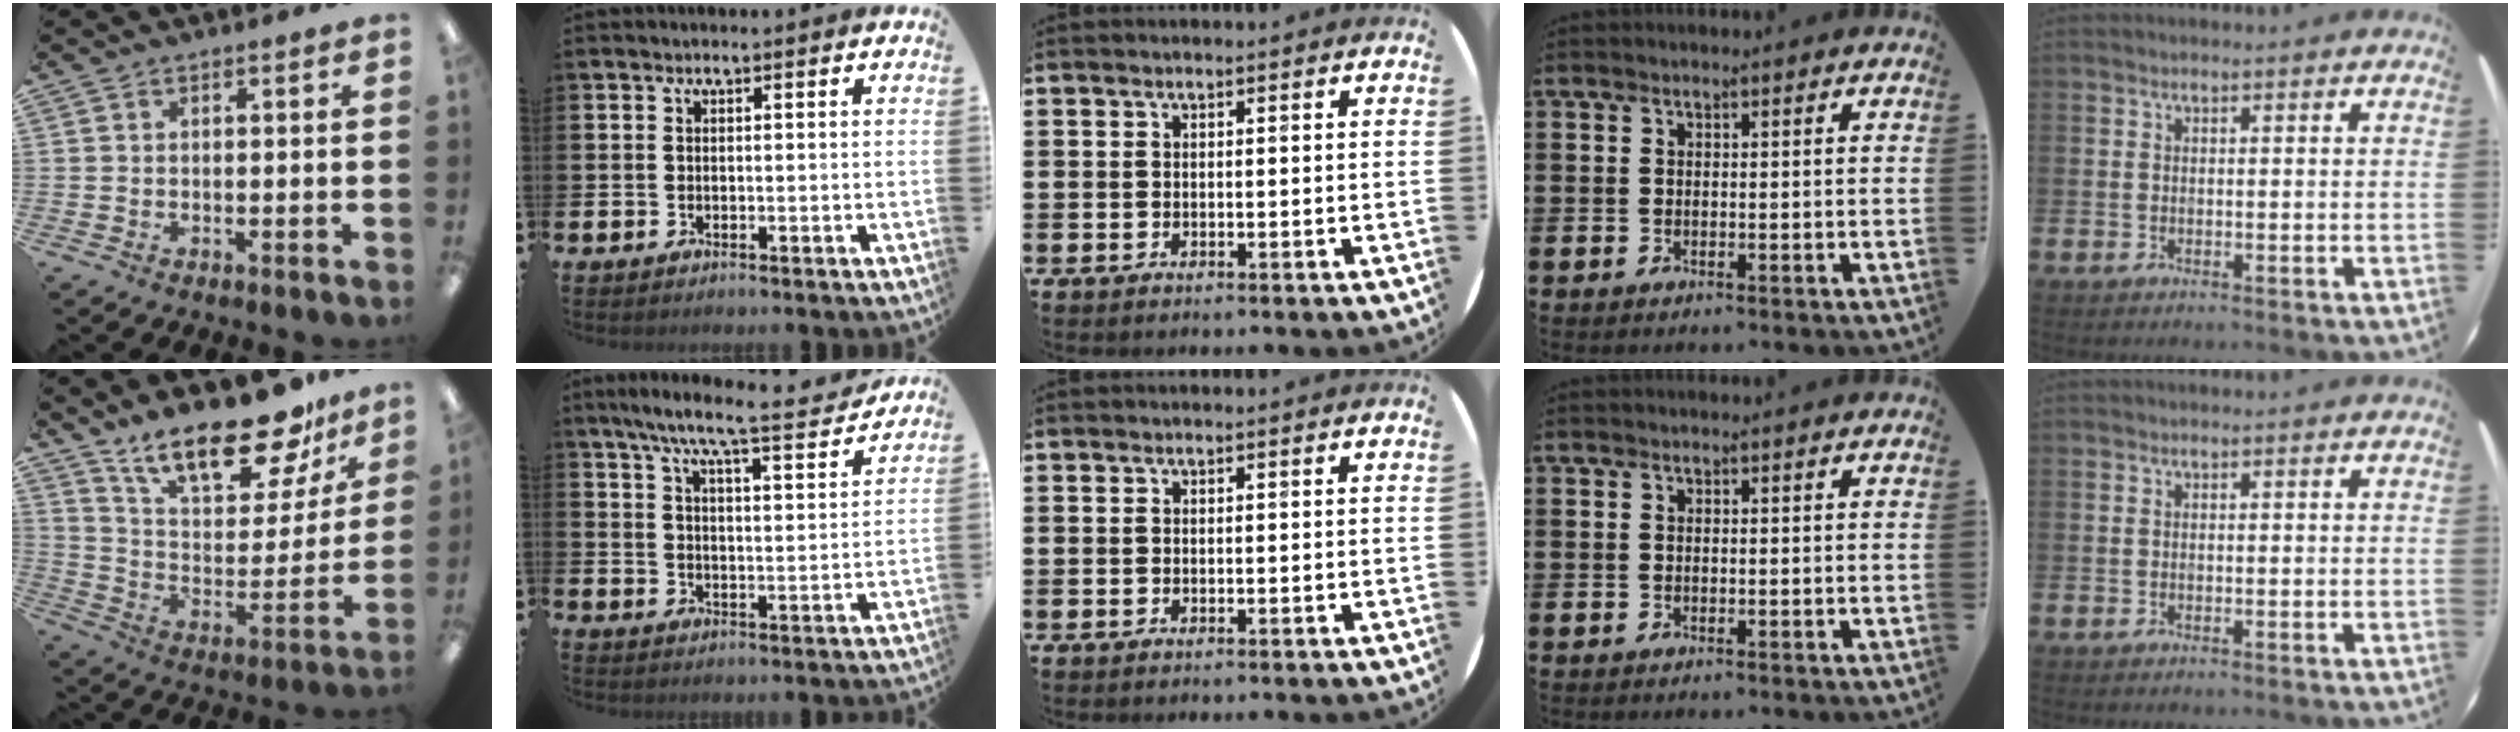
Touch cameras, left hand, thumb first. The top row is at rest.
{"thumb": {"total": 22.1, "force": [16.7, 7.6, 12.2], "torque": [-0.206, -0.107, 0.289]}, "index": {"total": 8.4, "force": [7.5, 0.2, 3.7], "torque": [-0.090, -0.048, 0.127]}}